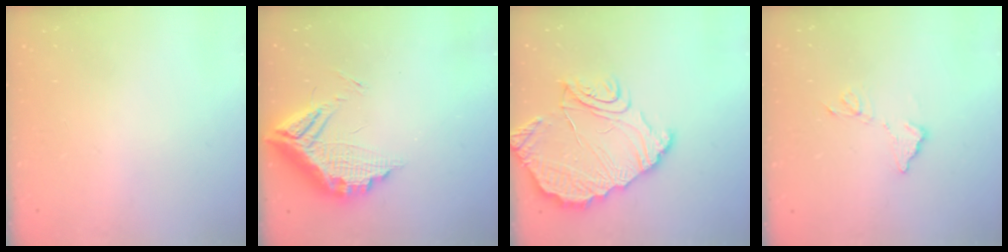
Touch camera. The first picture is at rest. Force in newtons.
{"total": 13.4, "press": 13.4, "slide": 1.3}
{"total": 17.2, "press": 17.2, "slide": 1.6}
{"total": 8.0, "press": 8.0, "slide": 0.4}